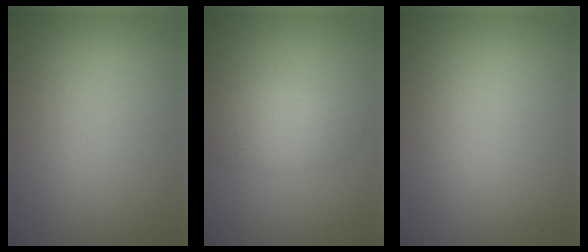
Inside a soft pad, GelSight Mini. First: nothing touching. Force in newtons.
{"total": 2.8, "press": 2.8, "slide": 0.2}
{"total": 0.0}